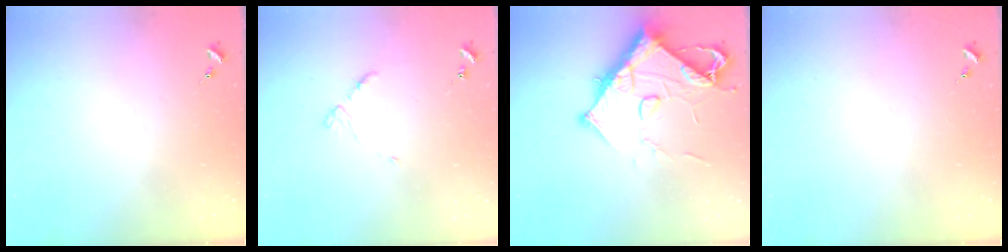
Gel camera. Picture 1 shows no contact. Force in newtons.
{"total": 4.4, "press": 4.3, "slide": 0.5}
{"total": 13.1, "press": 13.1, "slide": 1.4}
{"total": 0.0}